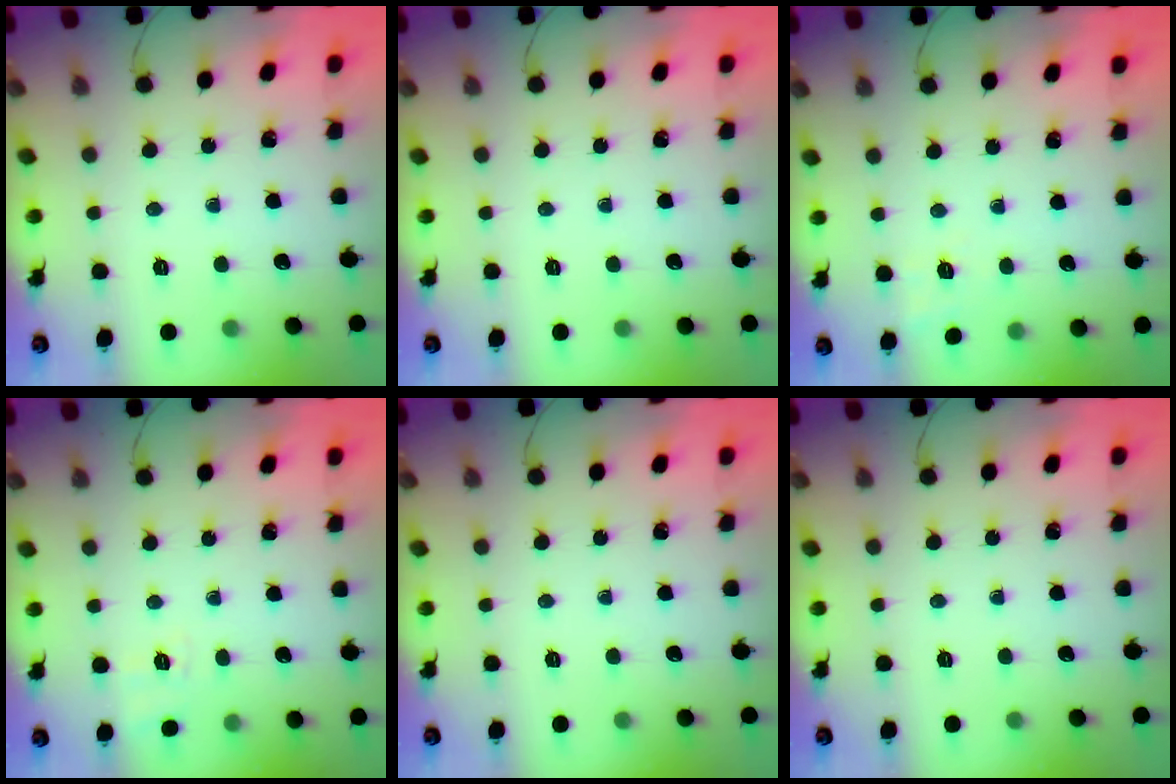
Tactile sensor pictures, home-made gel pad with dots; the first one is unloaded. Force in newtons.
{"total": 0.0}
{"total": 1.8, "press": 0.4, "slide": 1.8}
{"total": 2.3, "press": 1.2, "slide": 1.9}
{"total": 0.0}
{"total": 0.0}